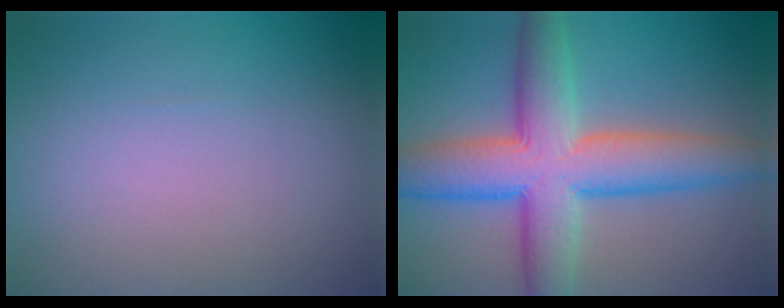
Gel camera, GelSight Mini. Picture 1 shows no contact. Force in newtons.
{"total": 9.5, "press": 9.5, "slide": 0.0}